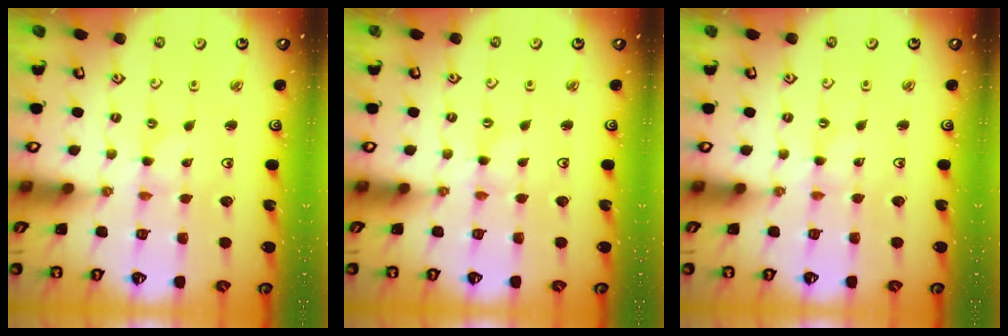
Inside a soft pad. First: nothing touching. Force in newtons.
{"total": 0.0}
{"total": 0.0}